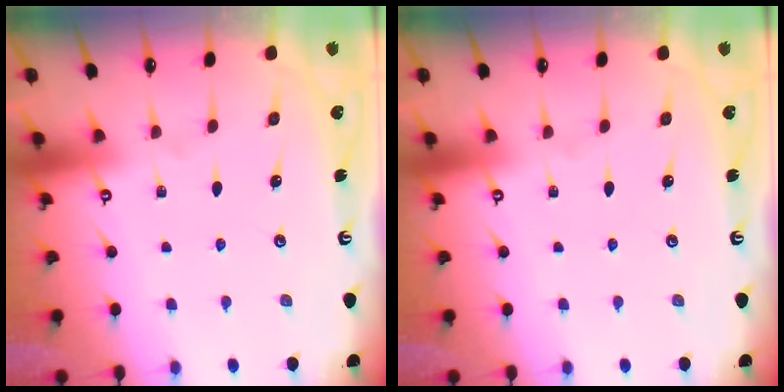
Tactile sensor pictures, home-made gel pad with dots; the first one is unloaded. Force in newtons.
{"total": 0.0}